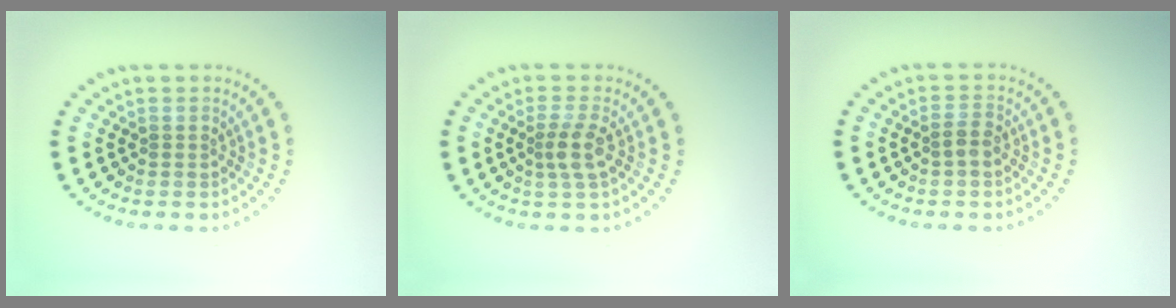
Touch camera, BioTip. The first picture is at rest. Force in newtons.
{"total": 2.2, "press": 1.8, "slide": 1.3}
{"total": 1.4, "press": 1.4, "slide": 0.4}